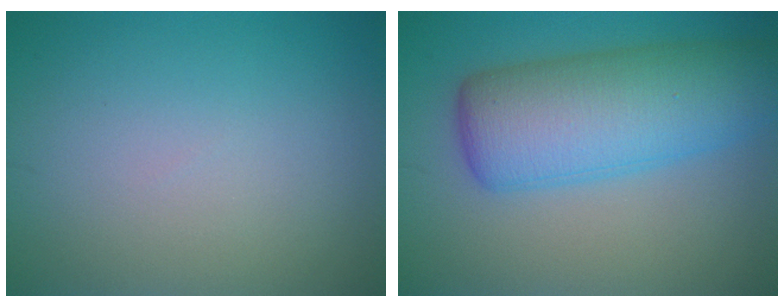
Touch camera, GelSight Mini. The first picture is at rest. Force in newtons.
{"total": 9.2, "press": 9.2, "slide": 0.4}